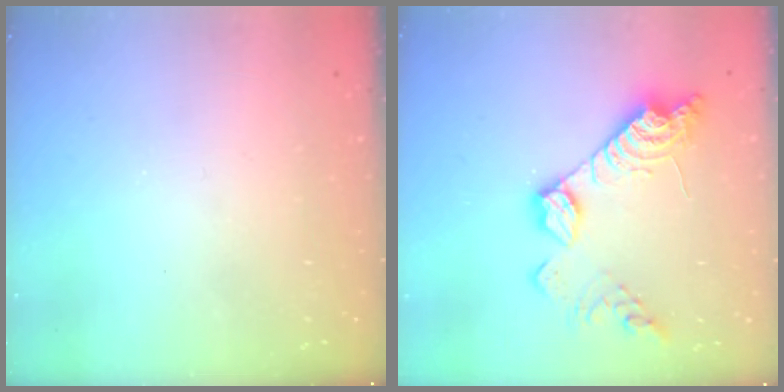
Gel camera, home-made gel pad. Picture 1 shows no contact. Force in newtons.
{"total": 15.9, "press": 15.9, "slide": 0.7}